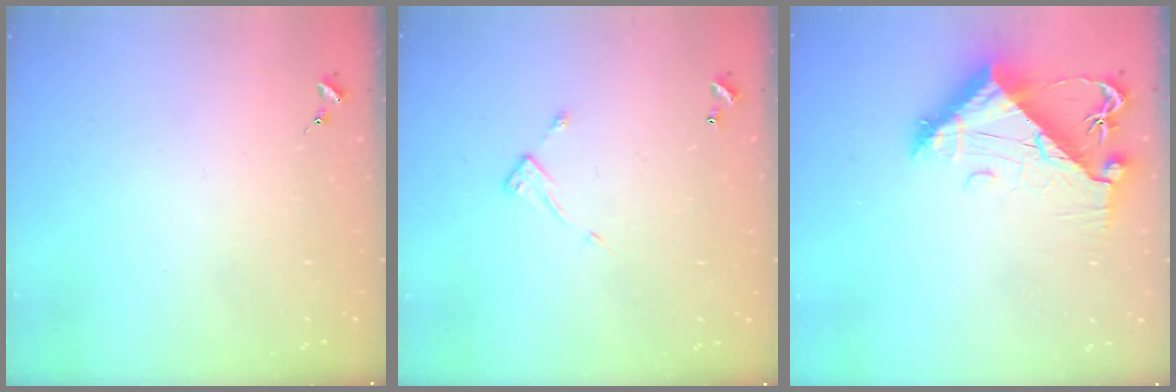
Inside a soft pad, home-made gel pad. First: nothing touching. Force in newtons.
{"total": 5.5, "press": 5.5, "slide": 0.2}
{"total": 9.1, "press": 9.1, "slide": 1.1}